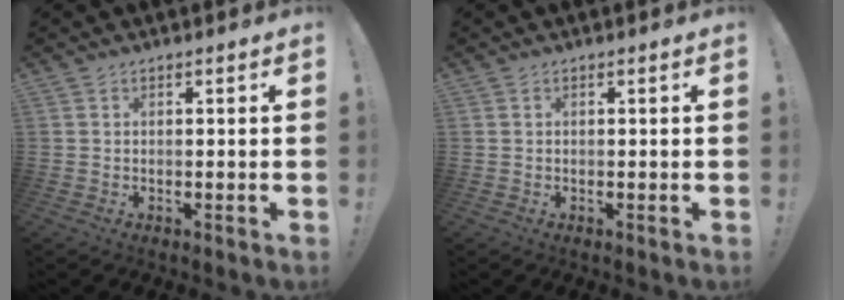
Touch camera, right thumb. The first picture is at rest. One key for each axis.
{"total": 0.0}